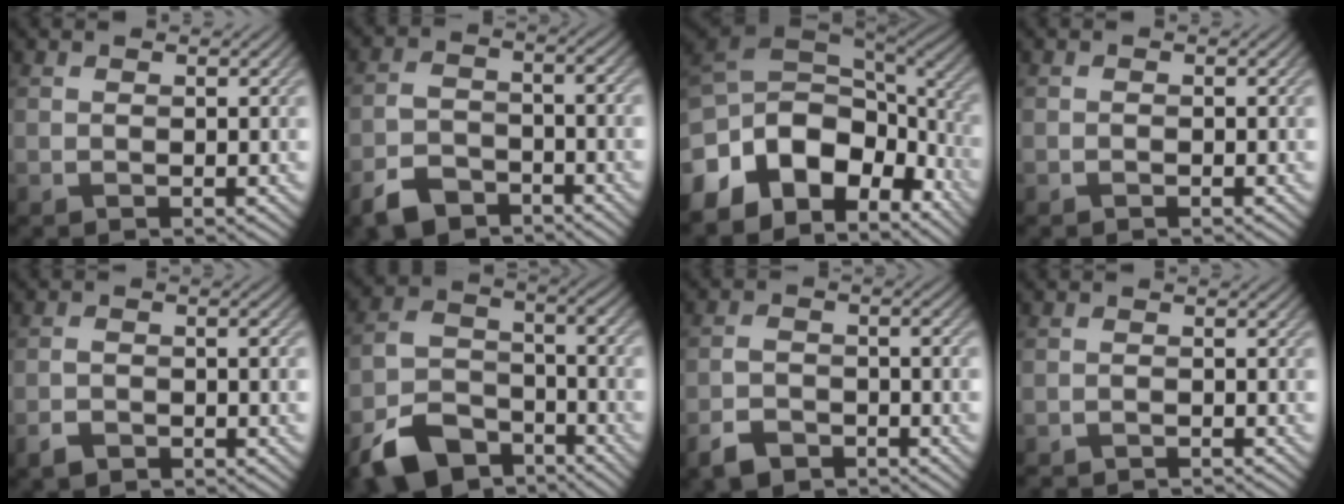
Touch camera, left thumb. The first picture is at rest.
{"total": 6.3, "force": [-4.8, 3.0, 2.8], "torque": [-0.060, -0.007, -0.101]}
{"total": 15.3, "force": [-5.2, 9.4, 10.9], "torque": [-0.254, -0.013, -0.088]}
{"total": 0.0}
{"total": 2.7, "force": [-2.0, 1.2, 1.4], "torque": [-0.026, 0.001, -0.043]}
{"total": 11.8, "force": [-8.1, 6.3, 5.9], "torque": [-0.132, -0.018, -0.156]}
{"total": 4.5, "force": [-3.4, 2.0, 2.0], "torque": [-0.040, -0.003, -0.073]}
{"total": 2.0, "force": [-2.0, 0.2, 0.1], "torque": [0.000, -0.001, -0.037]}